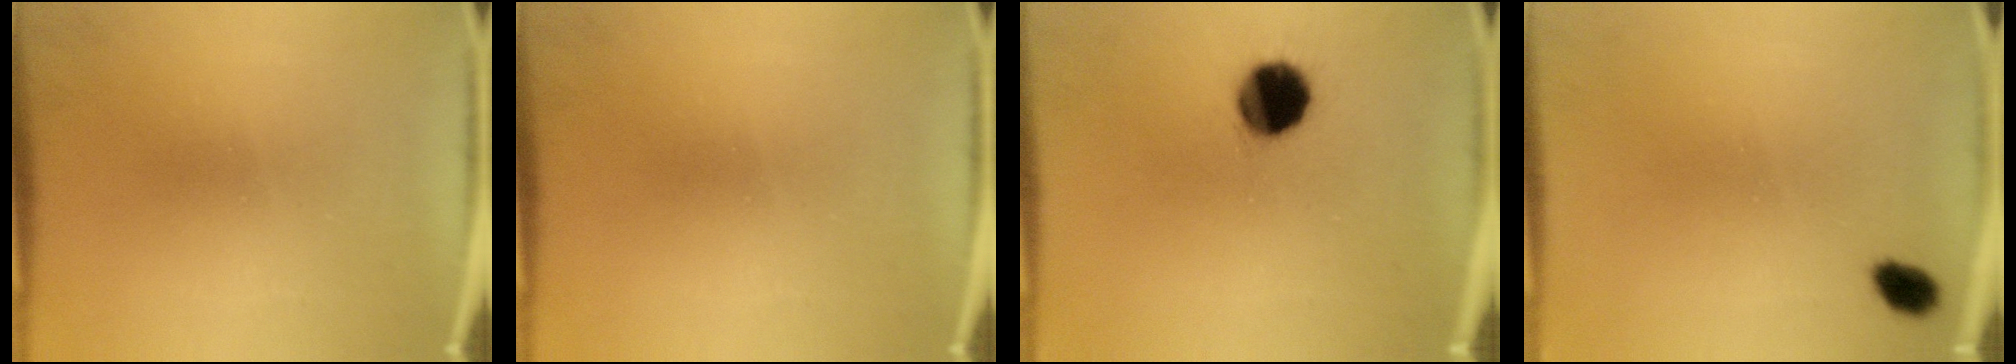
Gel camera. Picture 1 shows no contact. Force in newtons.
{"total": 0.0}
{"total": 11.2}
{"total": 3.0}